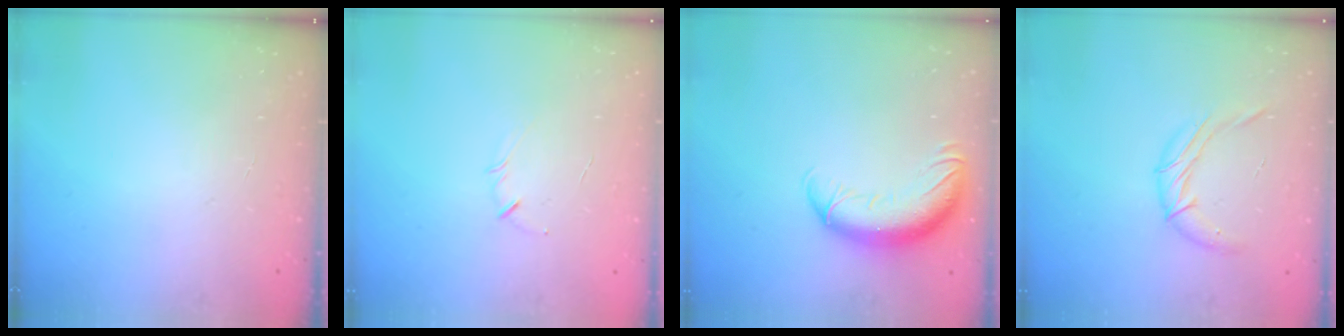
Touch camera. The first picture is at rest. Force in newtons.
{"total": 3.1, "press": 3.0, "slide": 0.7}
{"total": 12.8, "press": 12.4, "slide": 3.1}
{"total": 9.5, "press": 9.5, "slide": 0.7}